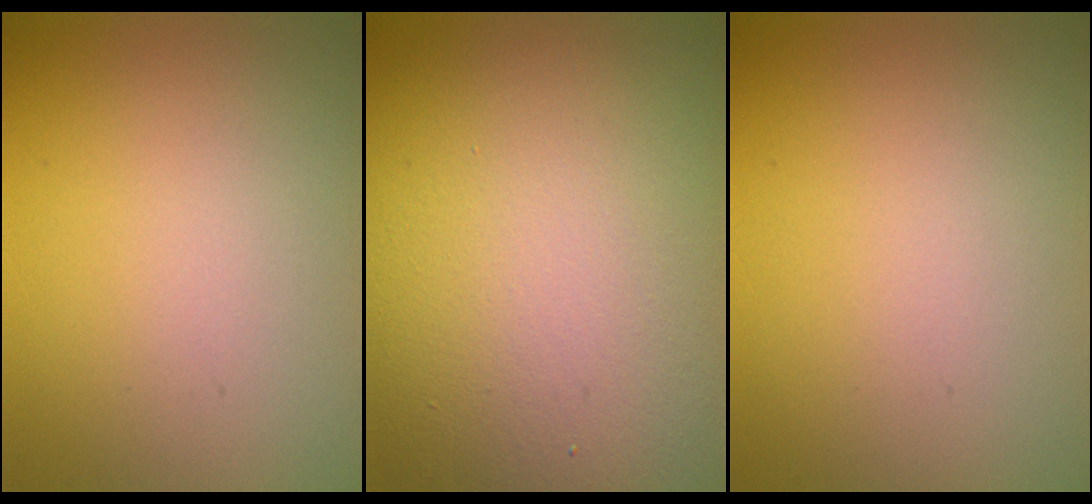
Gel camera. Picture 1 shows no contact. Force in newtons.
{"total": 17.3, "press": 17.3, "slide": 1.1}
{"total": 0.0}